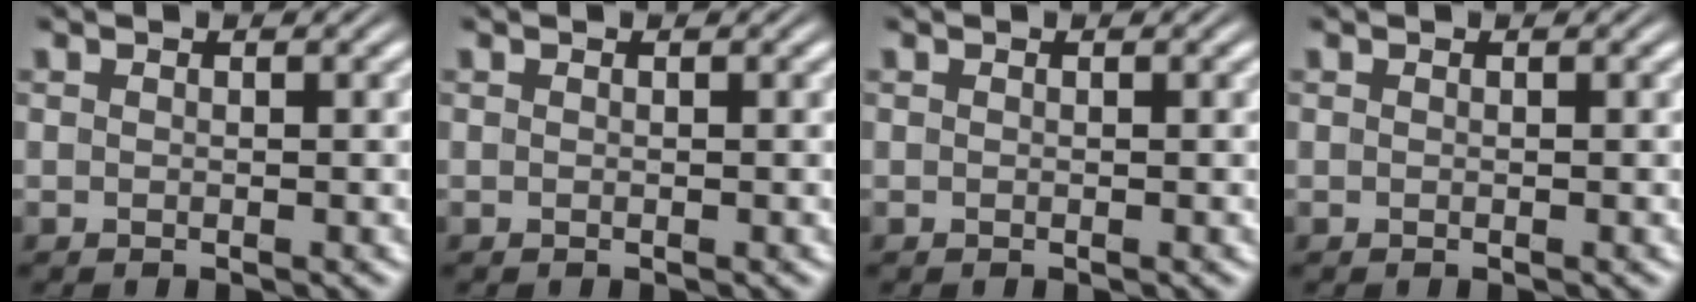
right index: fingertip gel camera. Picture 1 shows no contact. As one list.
[{"total": 0.0}, {"total": 0.0}, {"total": 0.0}]